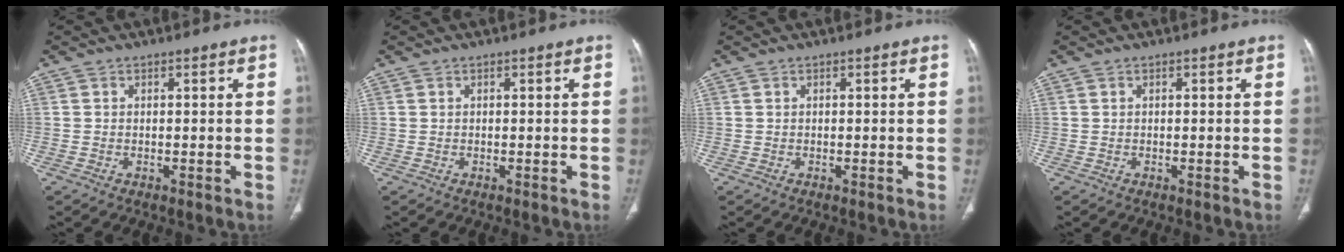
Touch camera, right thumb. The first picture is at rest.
{"total": 0.0}
{"total": 0.0}
{"total": 0.0}